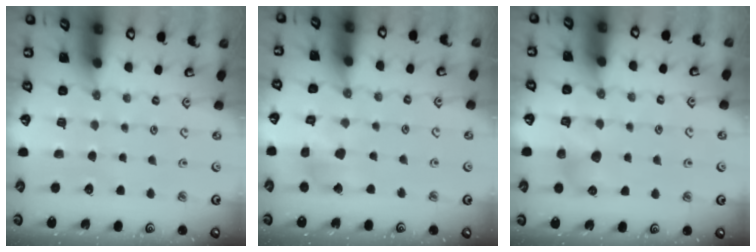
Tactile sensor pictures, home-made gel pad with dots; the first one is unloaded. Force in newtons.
{"total": 9.8, "press": 9.7, "slide": 1.3}
{"total": 6.6, "press": 6.5, "slide": 0.8}